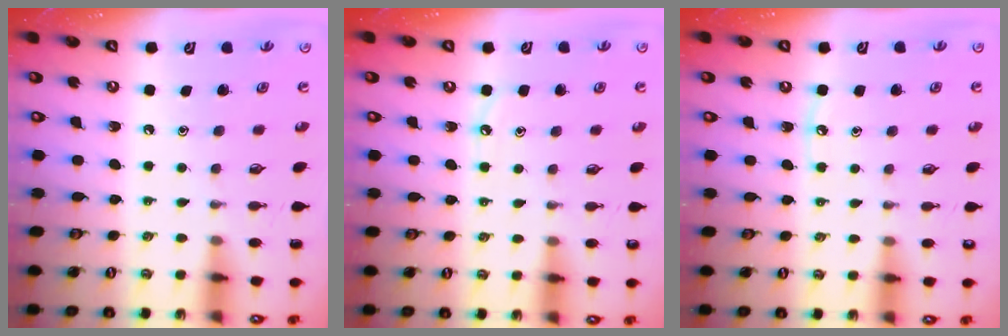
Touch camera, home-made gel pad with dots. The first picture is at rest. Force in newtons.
{"total": 3.9, "press": 3.9, "slide": 0.4}
{"total": 3.1, "press": 3.1, "slide": 0.5}